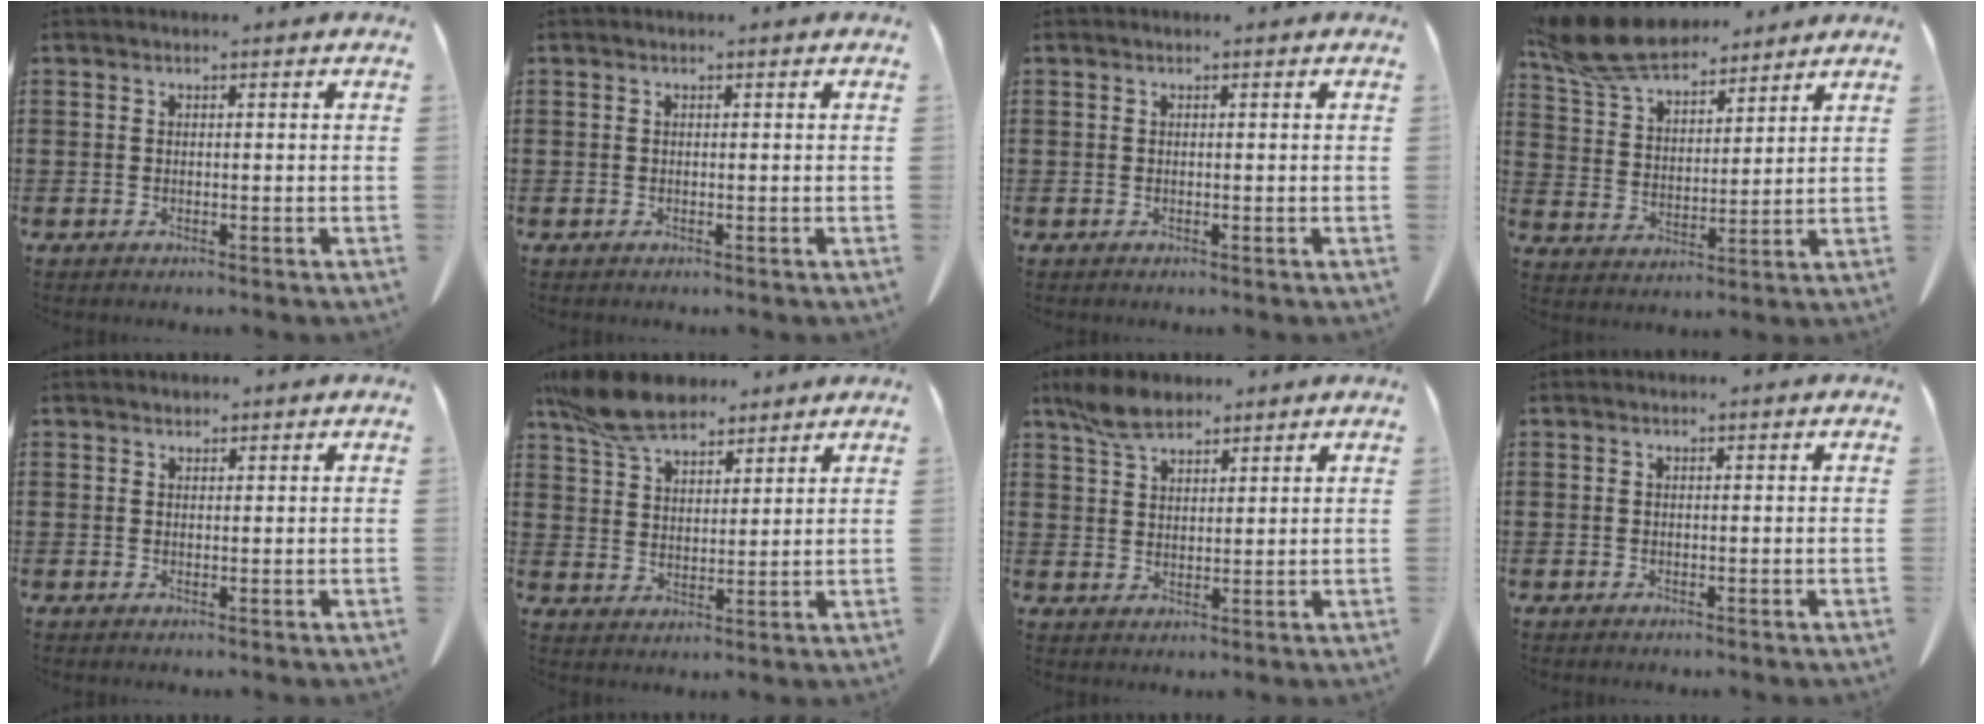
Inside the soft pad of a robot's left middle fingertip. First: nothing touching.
{"total": 0.0}
{"total": 0.0}
{"total": 10.8, "force": [9.5, 2.9, 4.3], "torque": [-0.121, -0.033, 0.180]}
{"total": 1.0, "force": [0.9, 0.3, 0.1], "torque": [-0.005, -0.002, 0.020]}
{"total": 10.0, "force": [8.2, 3.6, 4.5], "torque": [-0.116, -0.013, 0.157]}
{"total": 5.7, "force": [4.4, 2.6, 2.5], "torque": [-0.064, 0.000, 0.085]}
{"total": 0.0}